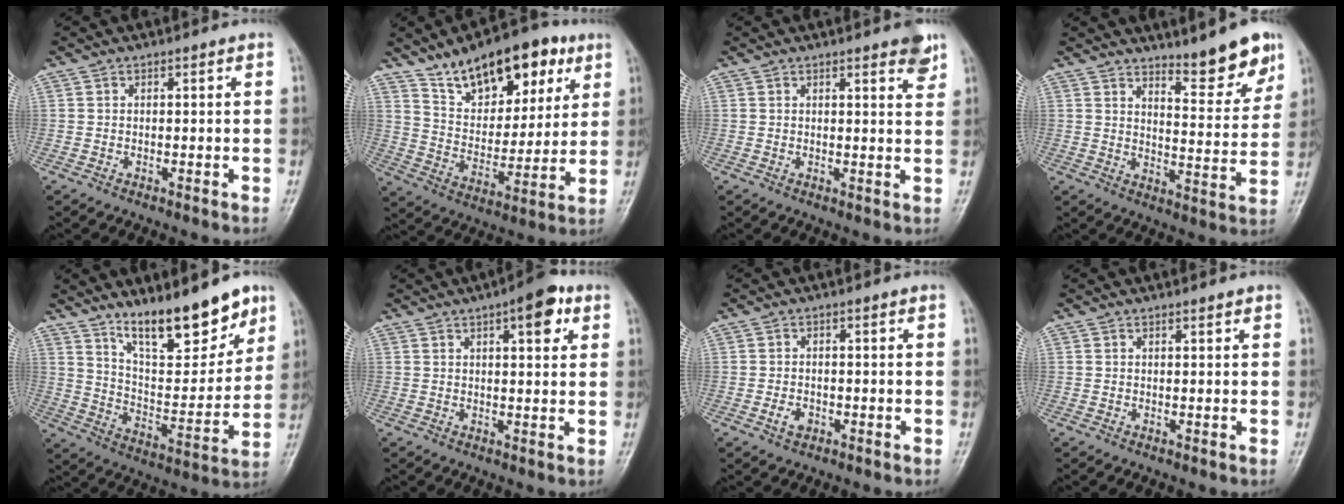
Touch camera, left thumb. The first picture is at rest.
{"total": 19.1, "force": [11.5, 9.9, 11.5], "torque": [-0.125, -0.044, 0.192]}
{"total": 1.2, "force": [0.8, 0.3, 0.8], "torque": [-0.008, -0.004, 0.009]}
{"total": 10.0, "force": [7.7, 2.0, 6.1], "torque": [-0.059, -0.063, 0.118]}
{"total": 17.1, "force": [12.2, 5.6, 10.5], "torque": [-0.117, -0.084, 0.209]}
{"total": 7.4, "force": [3.5, 2.7, 5.9], "torque": [-0.061, -0.007, 0.041]}
{"total": 2.4, "force": [-1.0, 1.7, 1.4], "torque": [-0.021, 0.004, -0.016]}
{"total": 0.7, "force": [0.6, 0.2, 0.4], "torque": [-0.006, -0.003, 0.008]}